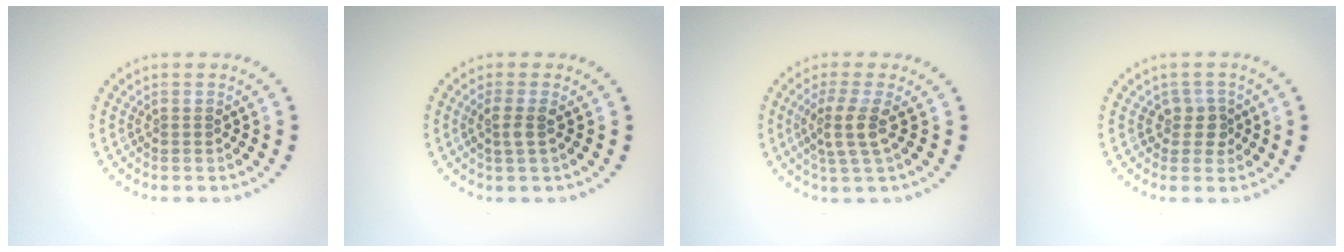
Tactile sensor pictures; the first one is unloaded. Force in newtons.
{"total": 1.6, "press": 1.4, "slide": 0.8}
{"total": 3.0, "press": 2.4, "slide": 1.9}
{"total": 1.9, "press": 1.5, "slide": 1.1}